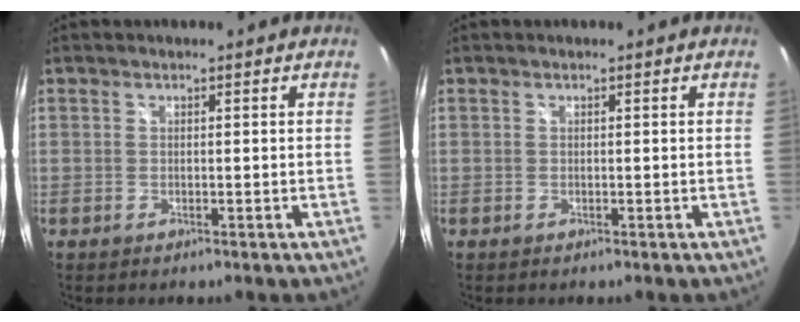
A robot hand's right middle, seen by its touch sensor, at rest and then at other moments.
{"total": 0.0}